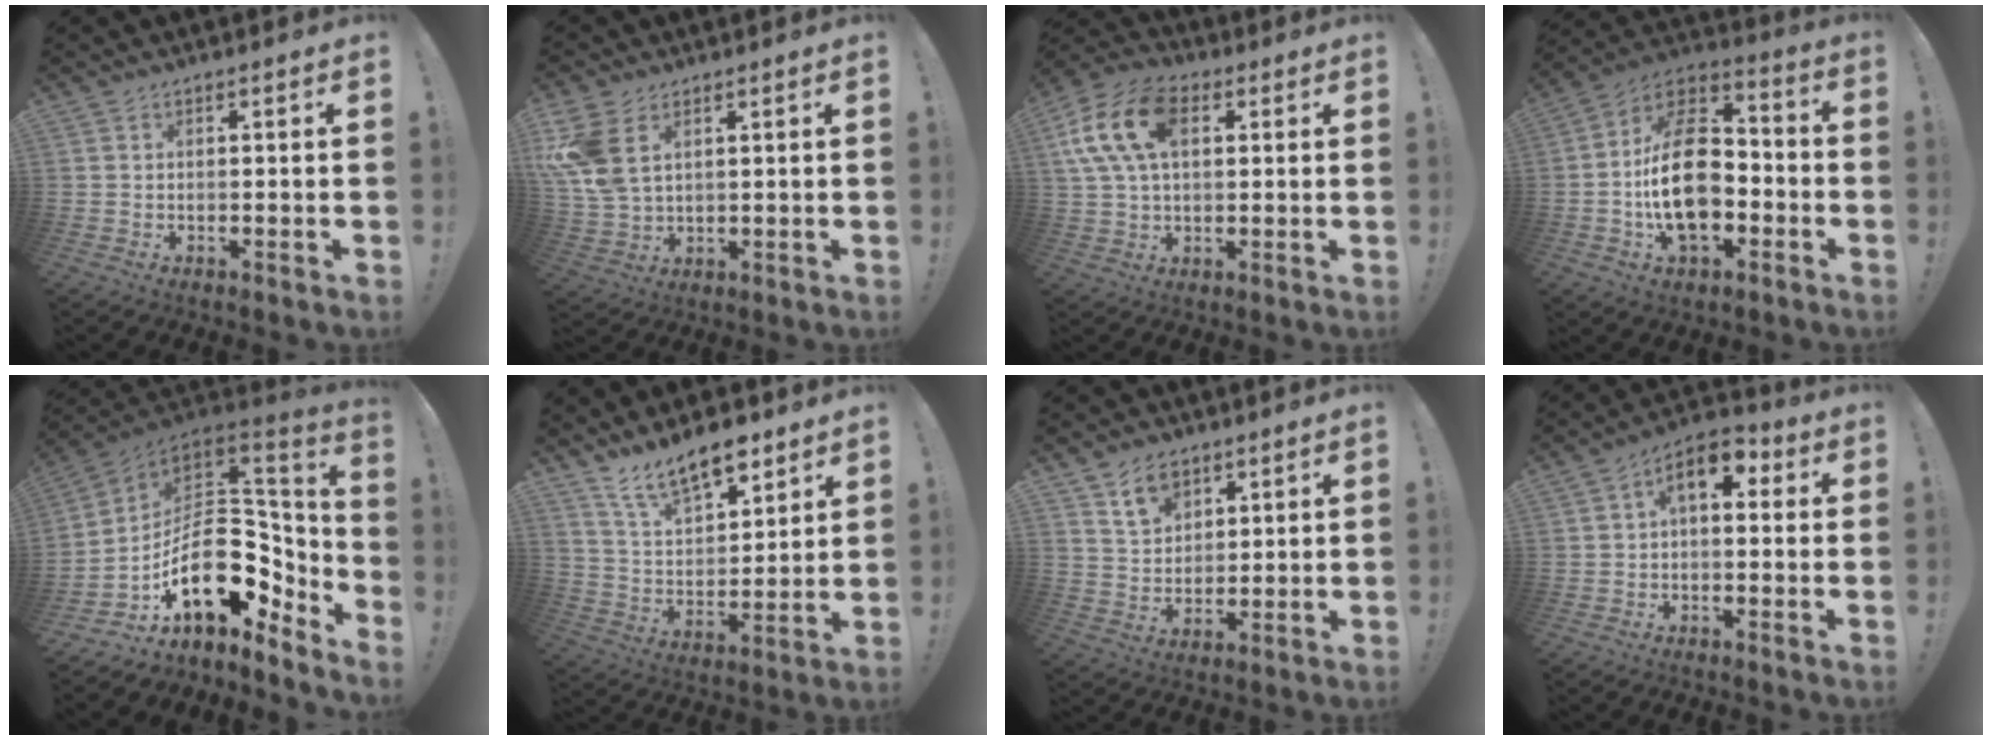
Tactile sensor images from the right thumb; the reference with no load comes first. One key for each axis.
{"total": 10.5, "fx": 4.4, "fy": 6.4, "fz": 7.0, "tx": -0.142, "ty": -0.012, "tz": 0.086}
{"total": 17.2, "fx": 4.9, "fy": 10.8, "fz": 12.4, "tx": -0.246, "ty": 0.005, "tz": 0.089}
{"total": 21.5, "fx": -3.4, "fy": 13.5, "fz": 16.4, "tx": -0.282, "ty": 0.021, "tz": -0.051}
{"total": 24.5, "fx": -2.7, "fy": 14.9, "fz": 19.2, "tx": -0.315, "ty": -0.007, "tz": -0.022}
{"total": 13.4, "fx": 10.5, "fy": 5.4, "fz": 6.4, "tx": -0.115, "ty": -0.066, "tz": 0.193}
{"total": 9.2, "fx": 6.1, "fy": 6.0, "fz": 3.4, "tx": -0.045, "ty": -0.032, "tz": 0.114}
{"total": 8.2, "fx": 2.4, "fy": 4.4, "fz": 6.5, "tx": -0.091, "ty": -0.006, "tz": 0.042}